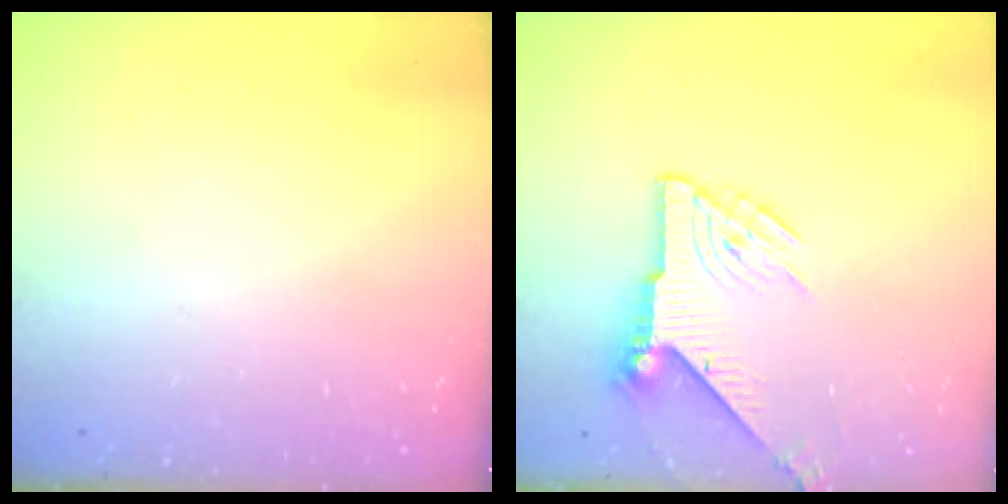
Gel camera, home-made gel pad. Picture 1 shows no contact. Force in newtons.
{"total": 8.4, "press": 8.3, "slide": 0.9}